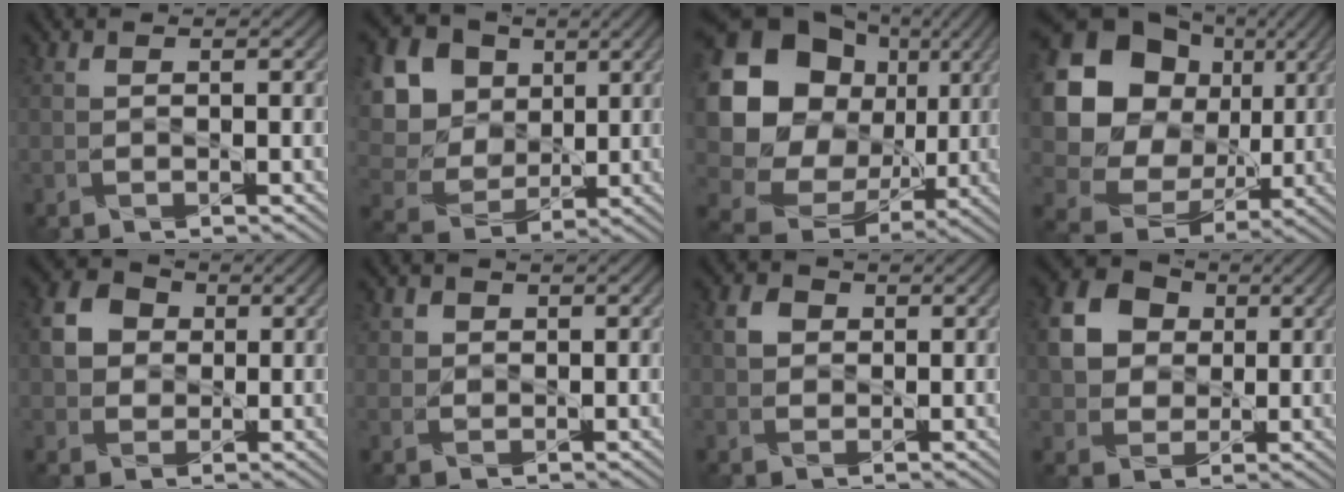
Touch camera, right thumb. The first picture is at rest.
{"total": 15.5, "force": [4.8, 12.7, 7.6], "torque": [-0.262, 0.030, 0.125]}
{"total": 19.9, "force": [4.0, 17.0, 9.5], "torque": [-0.255, -0.001, 0.100]}
{"total": 18.1, "force": [4.1, 15.4, 8.5], "torque": [-0.237, 0.007, 0.099]}
{"total": 5.7, "force": [0.8, 4.9, 2.8], "torque": [-0.075, 0.009, 0.006]}
{"total": 2.2, "force": [1.0, 1.8, 0.5], "torque": [-0.018, -0.010, 0.024]}
{"total": 2.4, "force": [0.6, 2.1, 1.1], "torque": [-0.025, 0.001, 0.007]}
{"total": 9.8, "force": [2.3, 8.2, 4.9], "torque": [-0.143, 0.028, 0.040]}